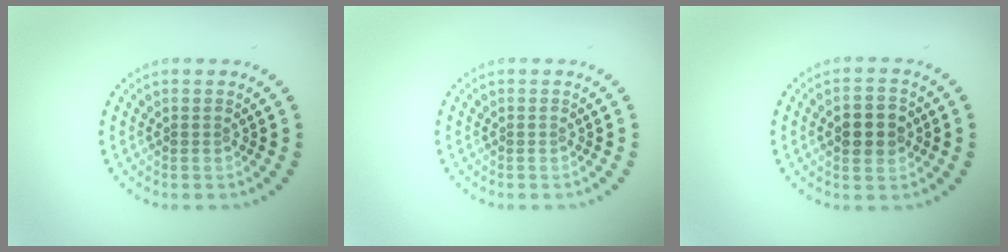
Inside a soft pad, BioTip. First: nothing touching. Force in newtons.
{"total": 0.0}
{"total": 3.8, "press": 3.8, "slide": 0.2}